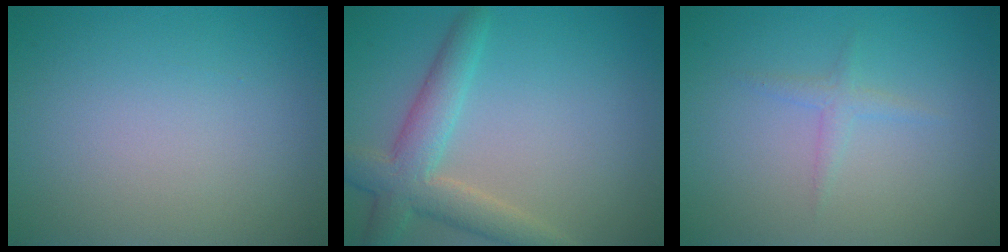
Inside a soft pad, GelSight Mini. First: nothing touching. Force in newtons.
{"total": 4.7, "press": 4.7, "slide": 0.4}
{"total": 1.2, "press": 1.2, "slide": 0.1}